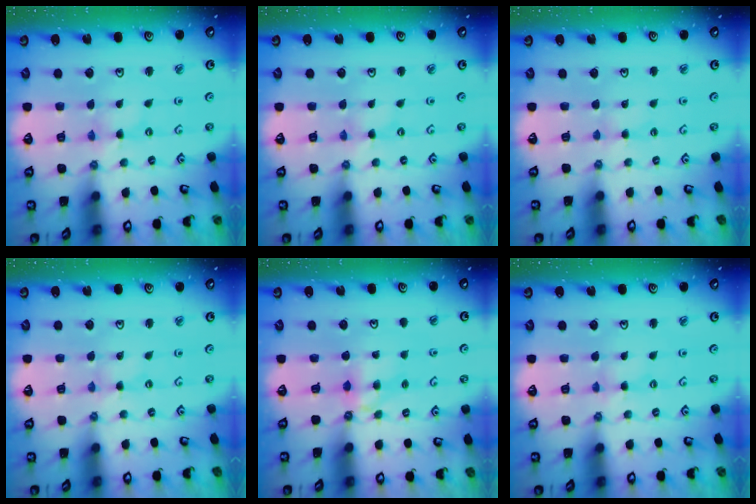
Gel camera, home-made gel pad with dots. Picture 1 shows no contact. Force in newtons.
{"total": 0.0}
{"total": 1.1, "press": 1.1, "slide": 0.3}
{"total": 0.0}
{"total": 5.1, "press": 5.0, "slide": 0.6}
{"total": 1.8, "press": 1.8, "slide": 0.3}